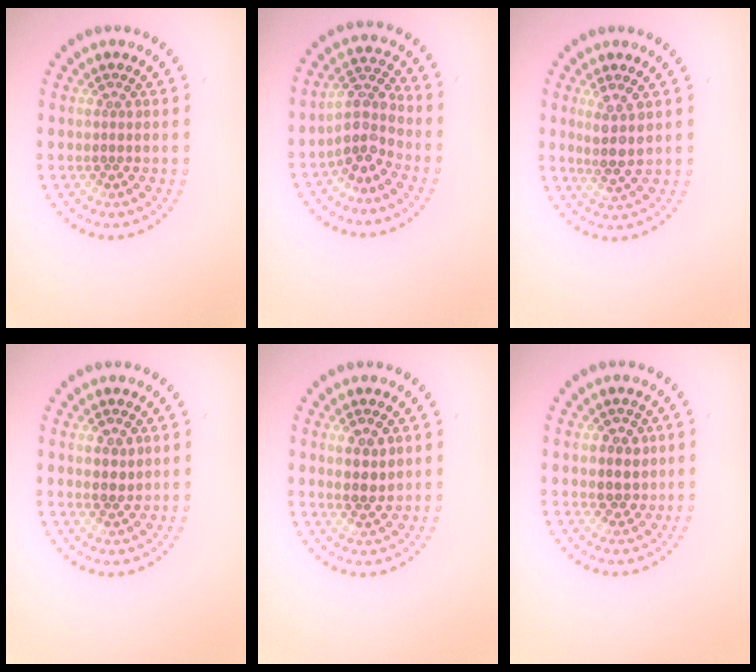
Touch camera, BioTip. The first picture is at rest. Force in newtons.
{"total": 3.7, "press": 2.9, "slide": 2.4}
{"total": 2.5, "press": 2.2, "slide": 1.2}
{"total": 1.3, "press": 1.3, "slide": 0.3}
{"total": 2.6, "press": 2.5, "slide": 0.3}
{"total": 2.4, "press": 2.3, "slide": 0.9}